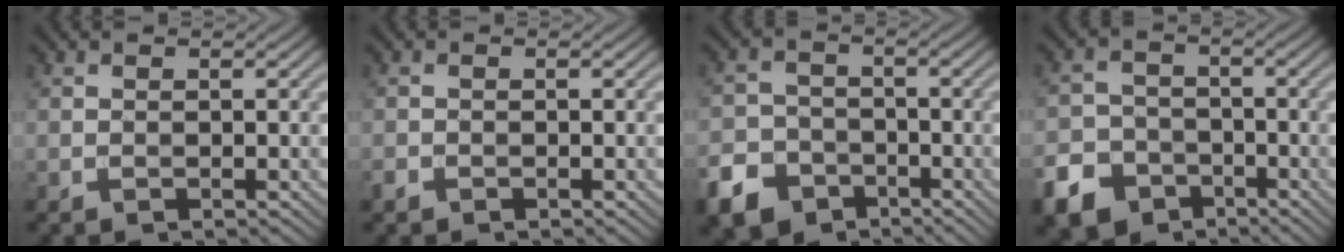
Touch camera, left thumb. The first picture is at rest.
{"total": 0.8, "force": [-0.6, 0.5, 0.2], "torque": [-0.005, -0.002, -0.014]}
{"total": 7.8, "force": [-5.1, 5.4, 2.5], "torque": [-0.052, -0.018, -0.099]}
{"total": 8.9, "force": [-5.7, 6.3, 2.7], "torque": [-0.057, -0.025, -0.110]}